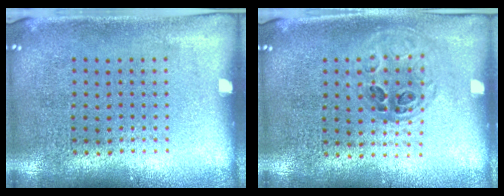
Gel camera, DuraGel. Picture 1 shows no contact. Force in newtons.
{"total": 1.0, "press": 1.0, "slide": 0.2}